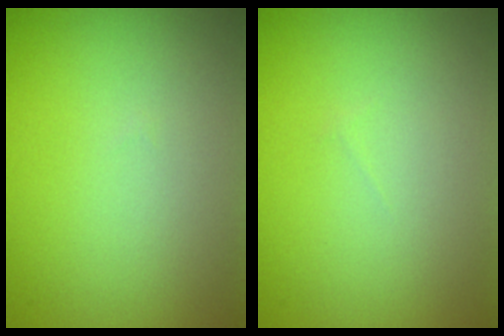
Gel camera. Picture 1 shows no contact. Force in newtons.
{"total": 0.0}